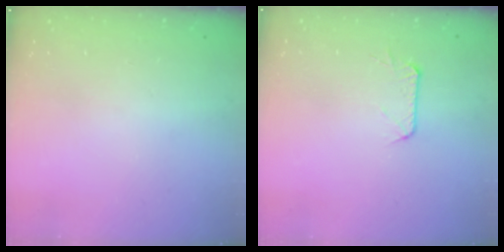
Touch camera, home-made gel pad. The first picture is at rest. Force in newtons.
{"total": 6.6, "press": 6.6, "slide": 0.8}